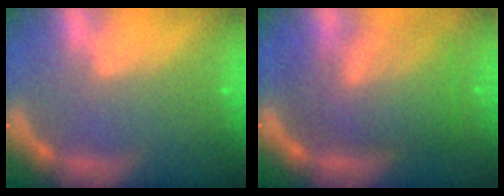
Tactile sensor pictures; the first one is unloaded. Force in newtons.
{"total": 9.1}